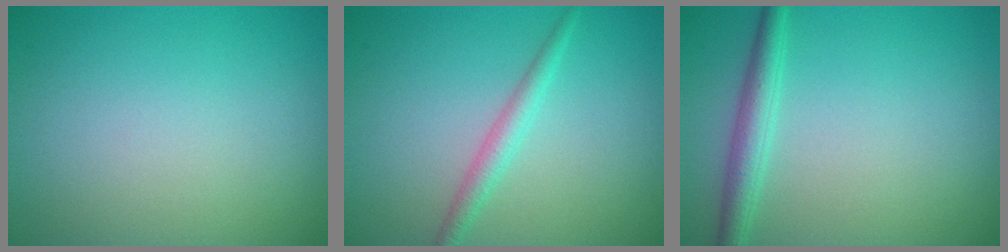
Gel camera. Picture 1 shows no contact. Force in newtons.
{"total": 1.9, "press": 1.9, "slide": 0.1}
{"total": 2.6, "press": 2.6, "slide": 0.0}